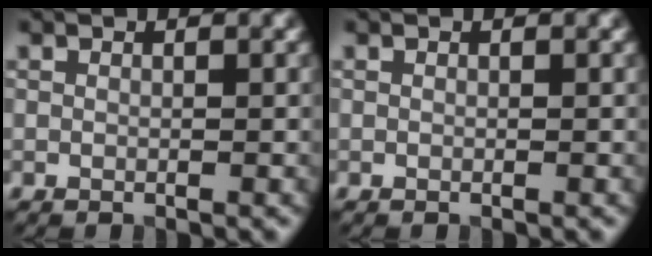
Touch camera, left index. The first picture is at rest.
{"total": 0.0}